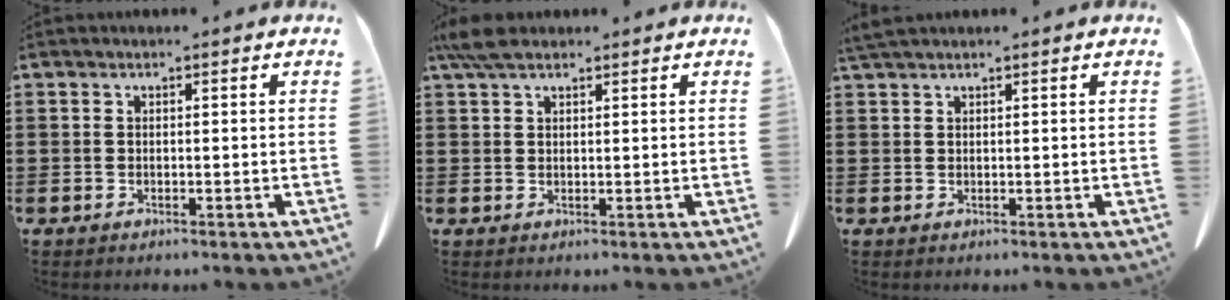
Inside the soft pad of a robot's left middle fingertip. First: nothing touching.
{"total": 4.0, "force": [2.7, 1.3, 2.5], "torque": [-0.057, 0.004, 0.053]}
{"total": 1.4, "force": [1.3, -0.1, 0.6], "torque": [-0.015, -0.003, 0.026]}